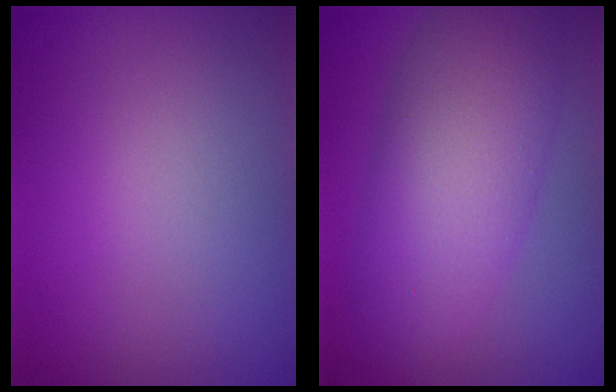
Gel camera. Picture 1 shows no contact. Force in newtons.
{"total": 8.1, "press": 8.1, "slide": 0.3}